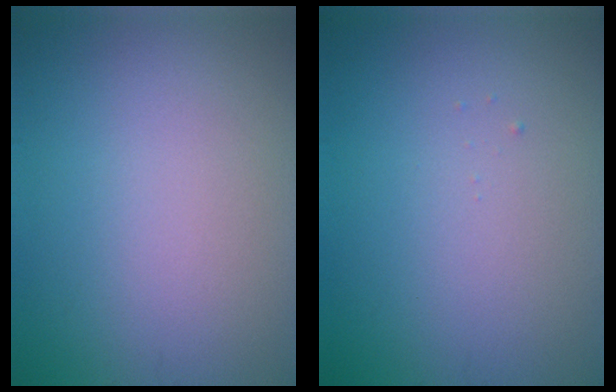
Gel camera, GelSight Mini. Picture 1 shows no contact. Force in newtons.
{"total": 0.0}